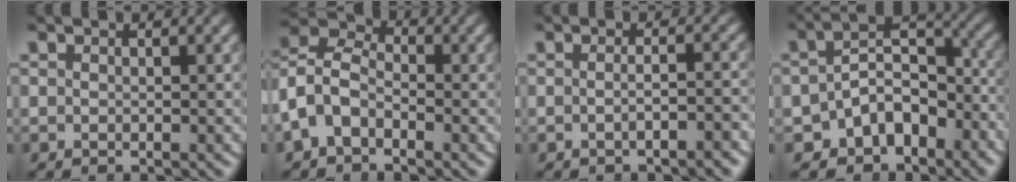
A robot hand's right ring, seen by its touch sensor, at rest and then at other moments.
{"total": 9.4, "force": [0.2, 8.4, 4.2], "torque": [-0.103, -0.006, -0.016]}
{"total": 2.2, "force": [-1.5, -0.1, 1.6], "torque": [-0.020, 0.004, -0.026]}
{"total": 7.0, "force": [-3.1, 5.1, 3.6], "torque": [-0.070, -0.033, -0.041]}